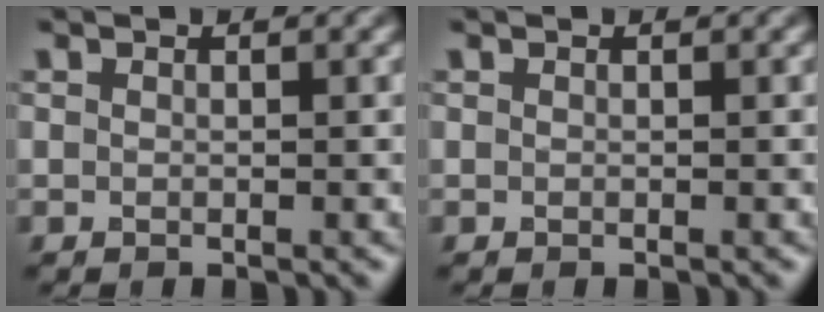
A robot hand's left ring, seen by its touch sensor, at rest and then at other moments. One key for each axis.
{"total": 0.0}